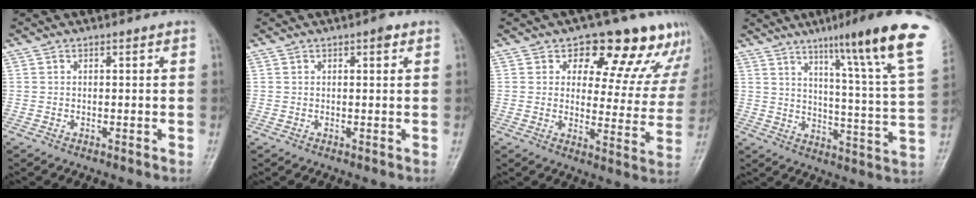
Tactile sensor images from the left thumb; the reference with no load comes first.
{"total": 1.6, "force": [0.8, 0.6, 1.2], "torque": [-0.015, 0.000, 0.009]}
{"total": 15.2, "force": [11.3, 7.5, 6.7], "torque": [-0.014, -0.068, 0.123]}
{"total": 21.2, "force": [12.4, 1.5, 17.1], "torque": [-0.220, -0.050, 0.169]}